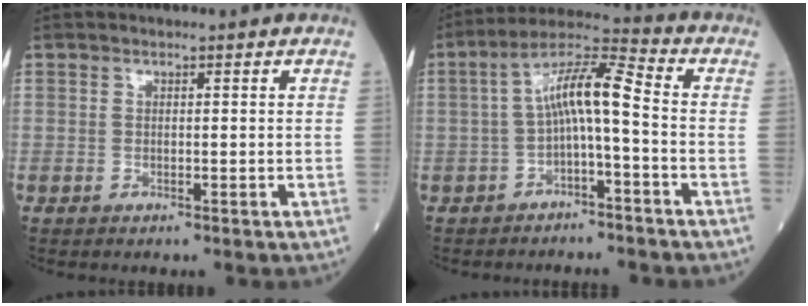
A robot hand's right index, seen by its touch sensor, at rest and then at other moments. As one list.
[{"total": 8.1, "force": [-1.0, 1.1, 8.0], "torque": [-0.147, 0.035, -0.020]}]